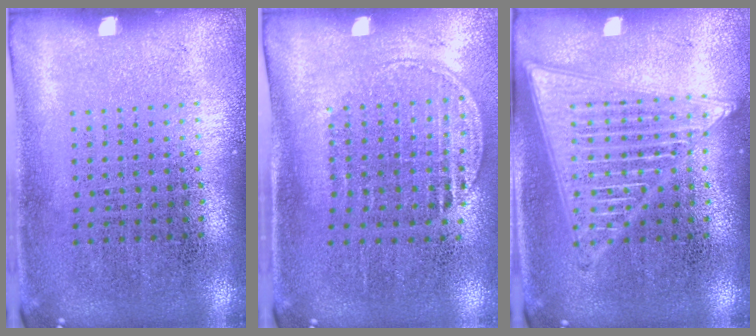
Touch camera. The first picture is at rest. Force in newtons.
{"total": 1.5, "press": 1.3, "slide": 0.8}
{"total": 2.9, "press": 2.8, "slide": 0.4}